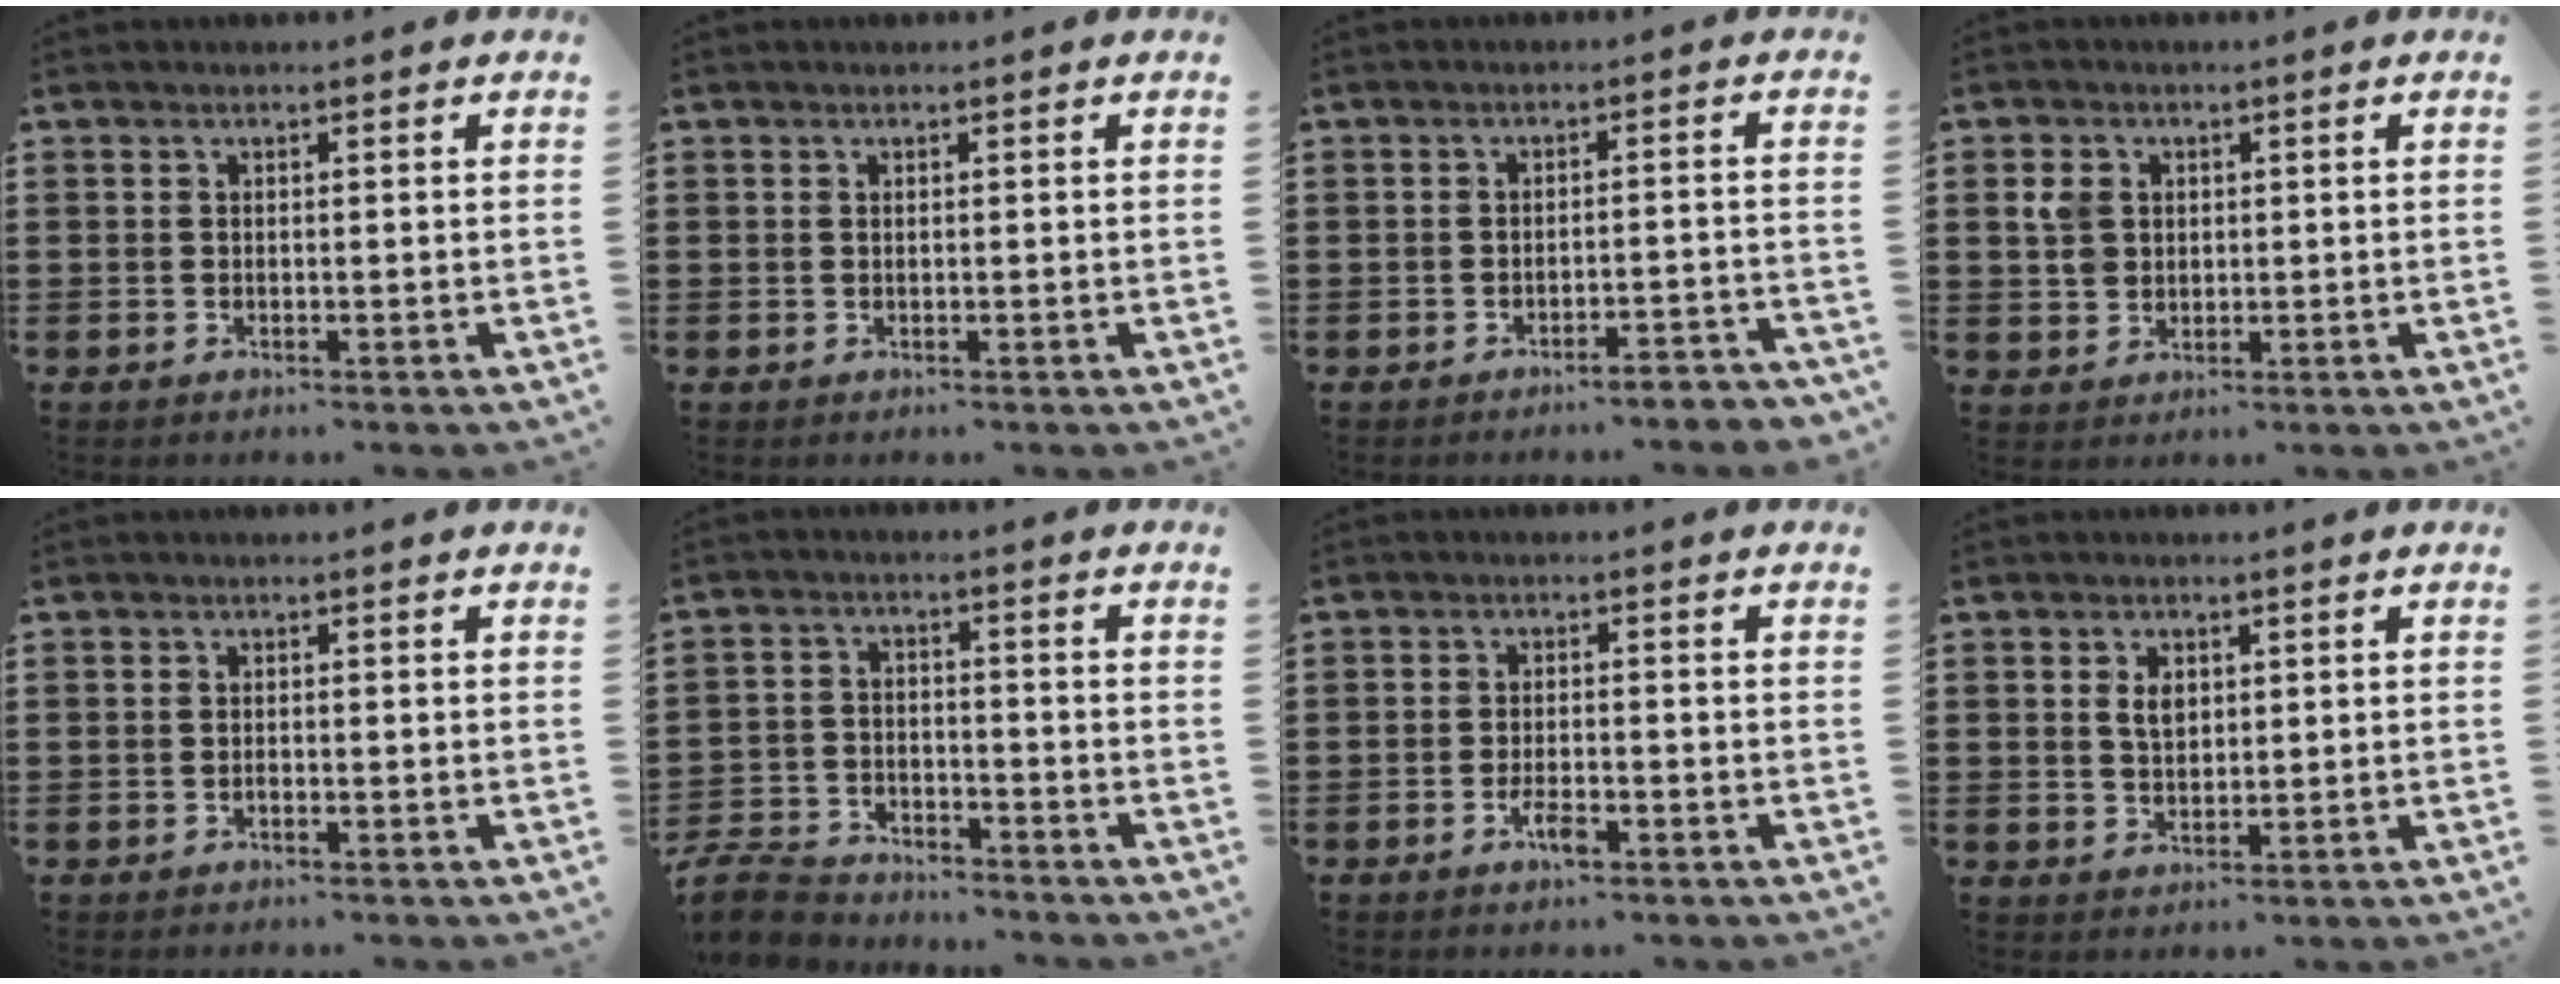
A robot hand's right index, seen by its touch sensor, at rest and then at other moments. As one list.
[{"total": 0.0}, {"total": 2.8, "force": [-2.7, -0.1, 0.9], "torque": [-0.018, -0.001, -0.055]}, {"total": 3.7, "force": [1.0, 3.1, 1.7], "torque": [-0.045, 0.013, 0.016]}, {"total": 0.5, "force": [-0.3, 0.2, 0.3], "torque": [-0.008, -0.002, -0.006]}, {"total": 6.2, "force": [-5.9, 1.3, 1.0], "torque": [-0.039, 0.005, -0.122]}, {"total": 3.2, "force": [-1.7, 1.0, 2.5], "torque": [-0.056, -0.004, -0.035]}, {"total": 2.9, "force": [0.9, 1.8, 2.1], "torque": [-0.039, 0.005, 0.013]}]